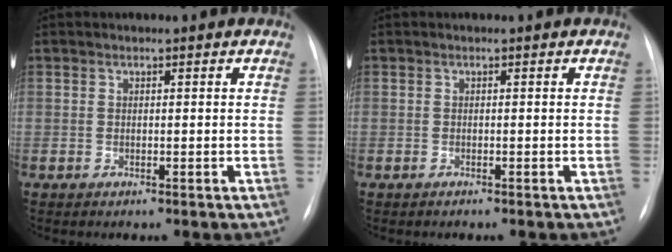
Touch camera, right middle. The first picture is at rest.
{"total": 0.0}